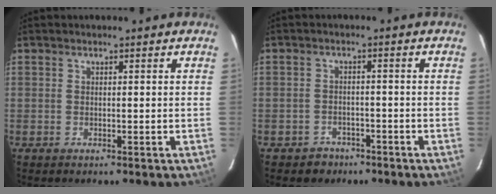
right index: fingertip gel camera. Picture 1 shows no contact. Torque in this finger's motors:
{"motor_torque": [0.46, -0.72, -0.01, -0.05]}